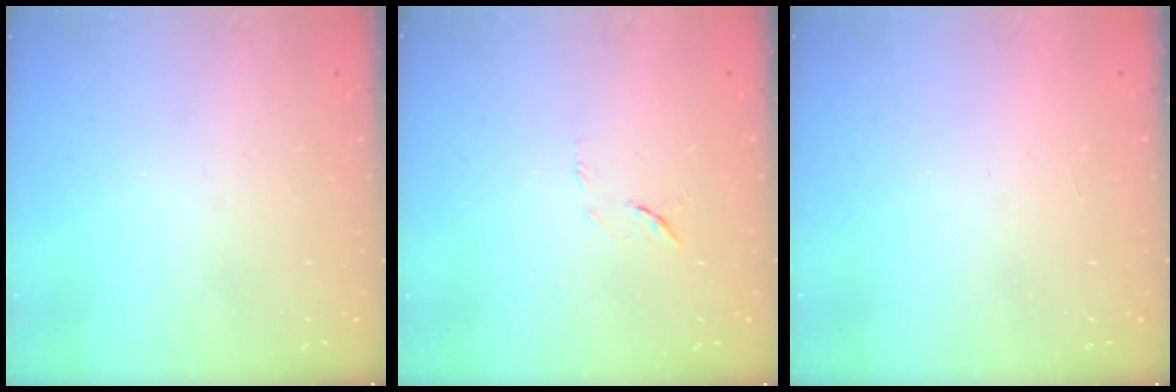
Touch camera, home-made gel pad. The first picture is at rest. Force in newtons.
{"total": 6.4, "press": 6.4, "slide": 0.6}
{"total": 1.6, "press": 1.6, "slide": 0.1}